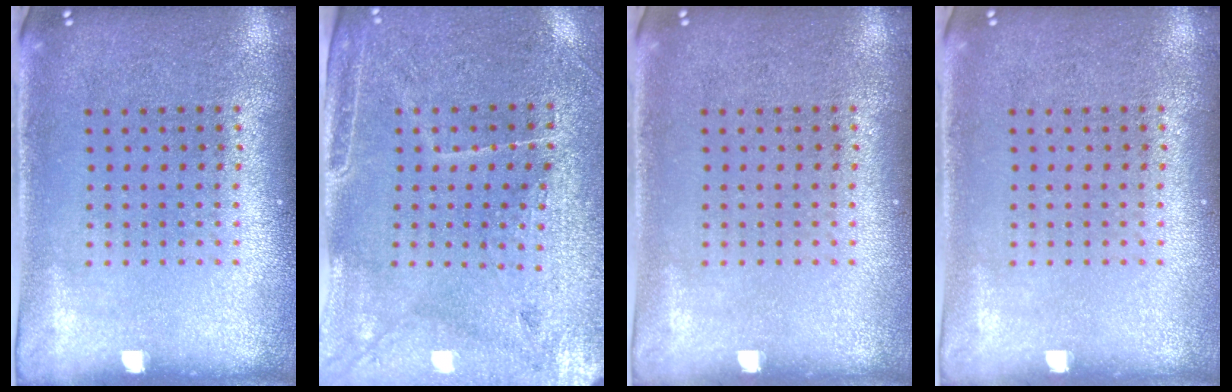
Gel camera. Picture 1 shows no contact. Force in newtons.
{"total": 3.2, "press": 3.0, "slide": 1.3}
{"total": 0.0}
{"total": 0.0}